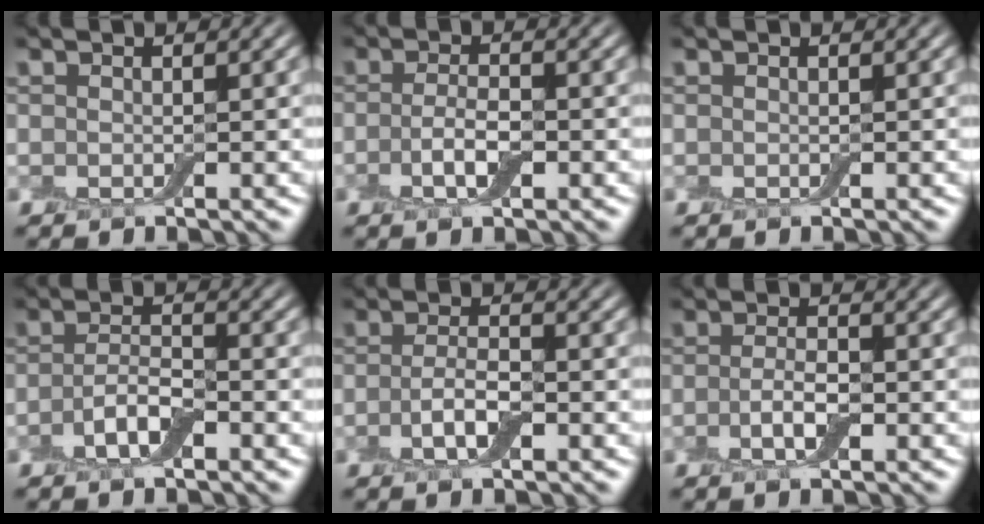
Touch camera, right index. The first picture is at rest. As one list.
[{"total": 2.6, "force": [-0.7, 0.9, 2.4], "torque": [-0.049, -0.001, -0.018]}, {"total": 0.0}, {"total": 2.9, "force": [-1.3, 1.0, 2.4], "torque": [-0.051, 0.003, -0.030]}, {"total": 2.7, "force": [-0.8, 0.9, 2.4], "torque": [-0.049, 0.000, -0.021]}, {"total": 2.3, "force": [-0.7, 0.8, 2.1], "torque": [-0.043, 0.000, -0.018]}]